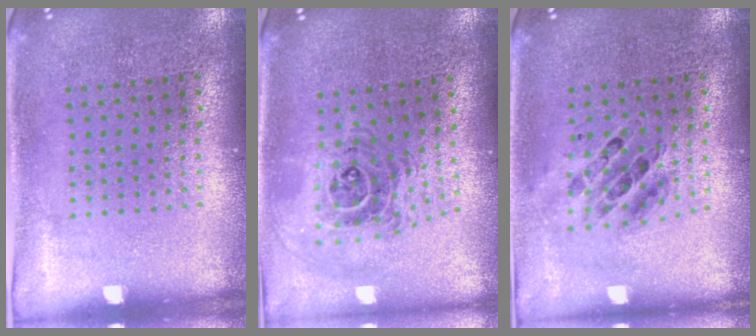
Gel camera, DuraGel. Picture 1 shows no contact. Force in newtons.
{"total": 1.2, "press": 1.1, "slide": 0.5}
{"total": 0.7, "press": 0.6, "slide": 0.2}